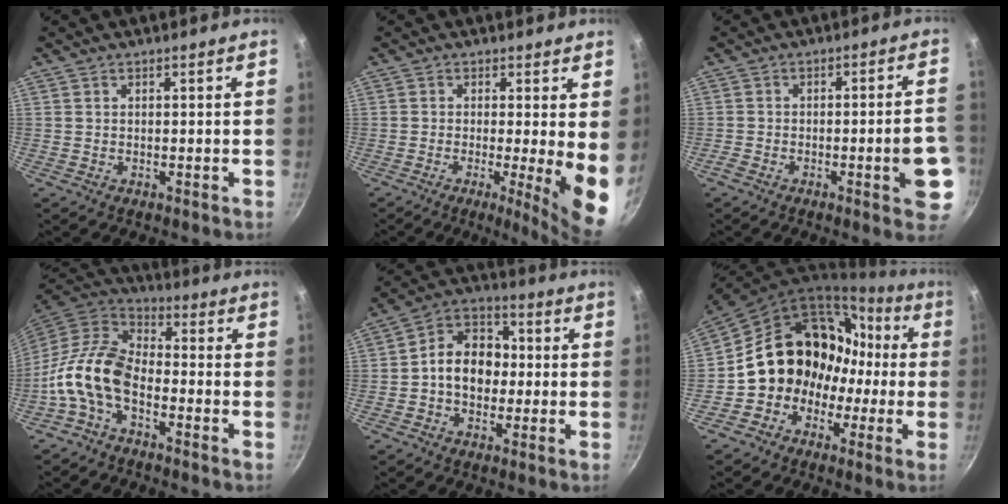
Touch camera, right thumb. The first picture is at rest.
{"total": 8.6, "force": [-0.7, 1.4, 8.5], "torque": [-0.106, -0.018, -0.010]}
{"total": 9.0, "force": [-3.1, 2.3, 8.2], "torque": [-0.096, 0.023, -0.039]}
{"total": 12.8, "force": [-4.4, 7.5, 9.4], "torque": [-0.169, 0.048, -0.104]}
{"total": 11.6, "force": [-0.5, 8.9, 7.4], "torque": [-0.073, 0.032, -0.027]}
{"total": 18.5, "force": [-1.5, 15.8, 9.4], "torque": [-0.098, 0.081, -0.020]}